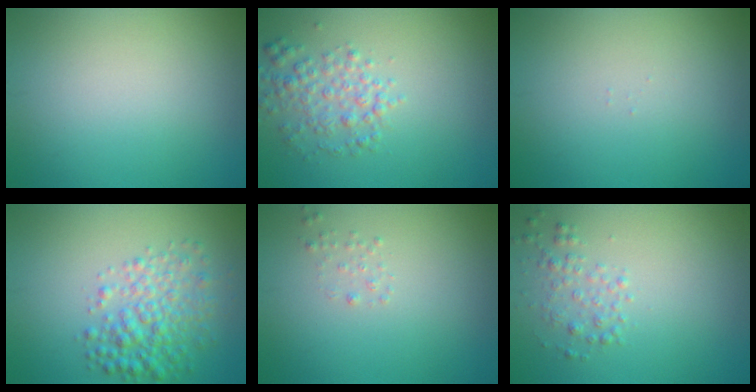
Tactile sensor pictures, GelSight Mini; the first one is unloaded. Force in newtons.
{"total": 2.9, "press": 2.9, "slide": 0.1}
{"total": 0.0}
{"total": 4.2, "press": 4.2, "slide": 0.1}
{"total": 0.6, "press": 0.6, "slide": 0.1}
{"total": 1.7, "press": 1.7, "slide": 0.1}